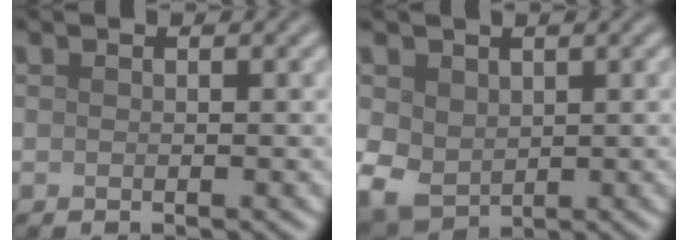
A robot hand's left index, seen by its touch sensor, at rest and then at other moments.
{"total": 4.4, "force": [0.5, 3.5, 2.6], "torque": [-0.068, -0.007, 0.013]}